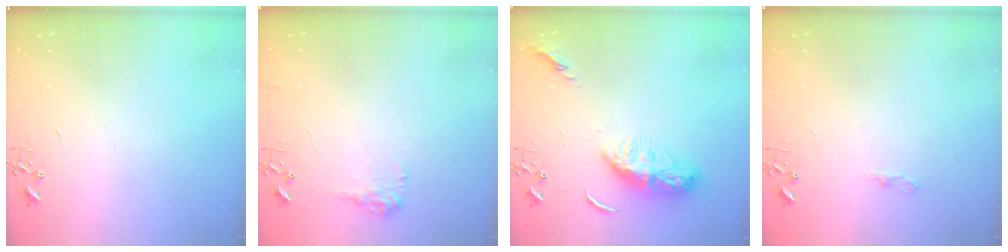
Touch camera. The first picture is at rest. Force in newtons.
{"total": 8.9, "press": 8.9, "slide": 0.3}
{"total": 11.4, "press": 11.3, "slide": 0.9}
{"total": 5.0, "press": 4.9, "slide": 0.6}